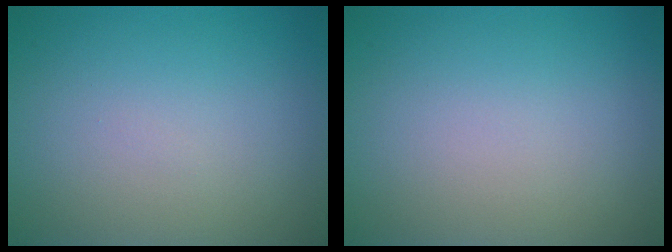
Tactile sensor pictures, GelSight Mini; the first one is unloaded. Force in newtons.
{"total": 0.0}